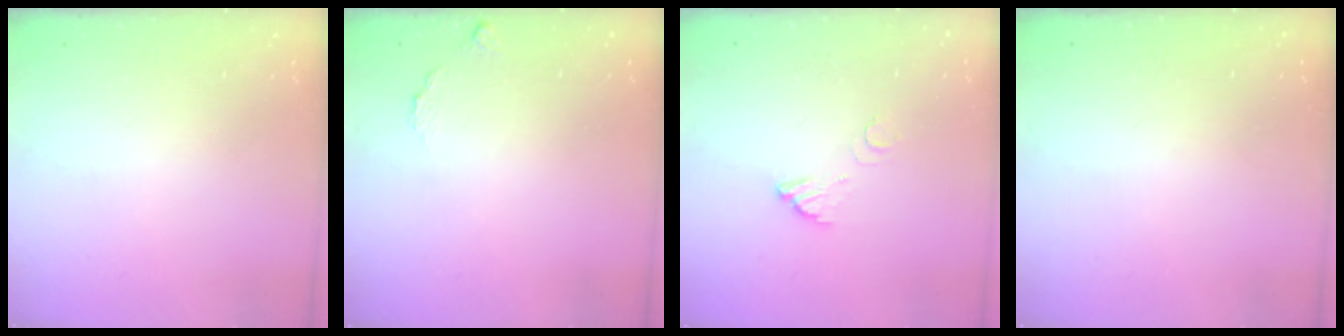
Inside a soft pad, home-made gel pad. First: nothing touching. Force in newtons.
{"total": 5.2, "press": 5.2, "slide": 0.3}
{"total": 3.3, "press": 3.3, "slide": 0.2}
{"total": 2.8, "press": 2.8, "slide": 0.1}